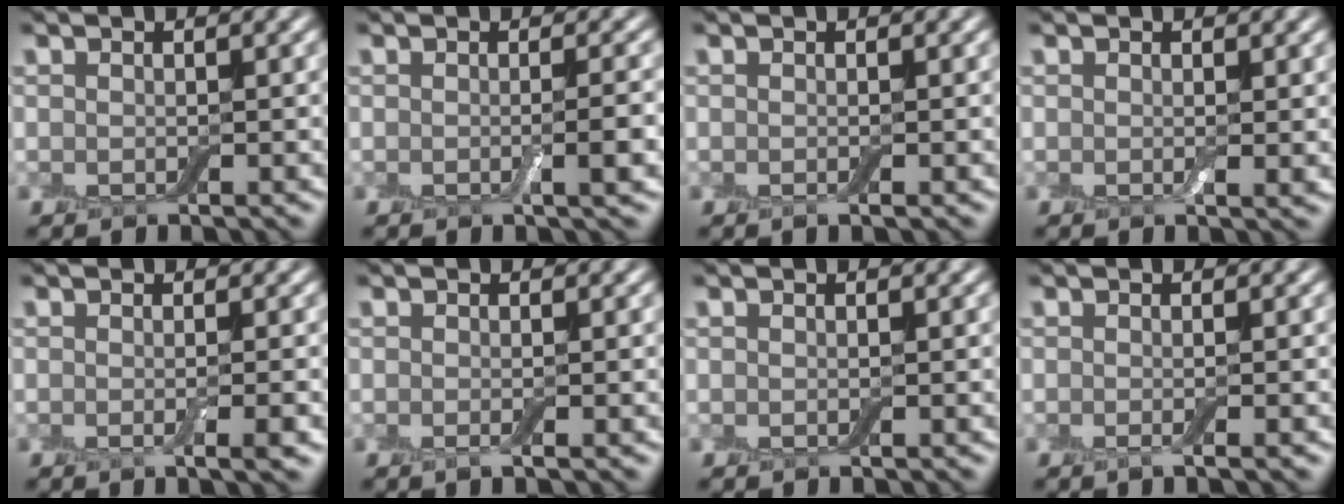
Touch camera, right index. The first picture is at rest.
{"total": 2.3, "force": [-0.4, 0.3, 2.2], "torque": [-0.033, -0.001, -0.008]}
{"total": 0.7, "force": [-0.2, 0.1, 0.6], "torque": [-0.009, -0.003, -0.004]}
{"total": 0.9, "force": [0.1, 0.1, 0.8], "torque": [-0.012, -0.003, 0.001]}
{"total": 2.4, "force": [-0.4, 0.5, 2.3], "torque": [-0.025, -0.004, -0.007]}
{"total": 1.0, "force": [-0.2, 0.2, 0.9], "torque": [-0.011, -0.005, -0.006]}
{"total": 0.0}
{"total": 1.5, "force": [-0.3, 0.5, 1.4], "torque": [-0.009, -0.004, -0.010]}